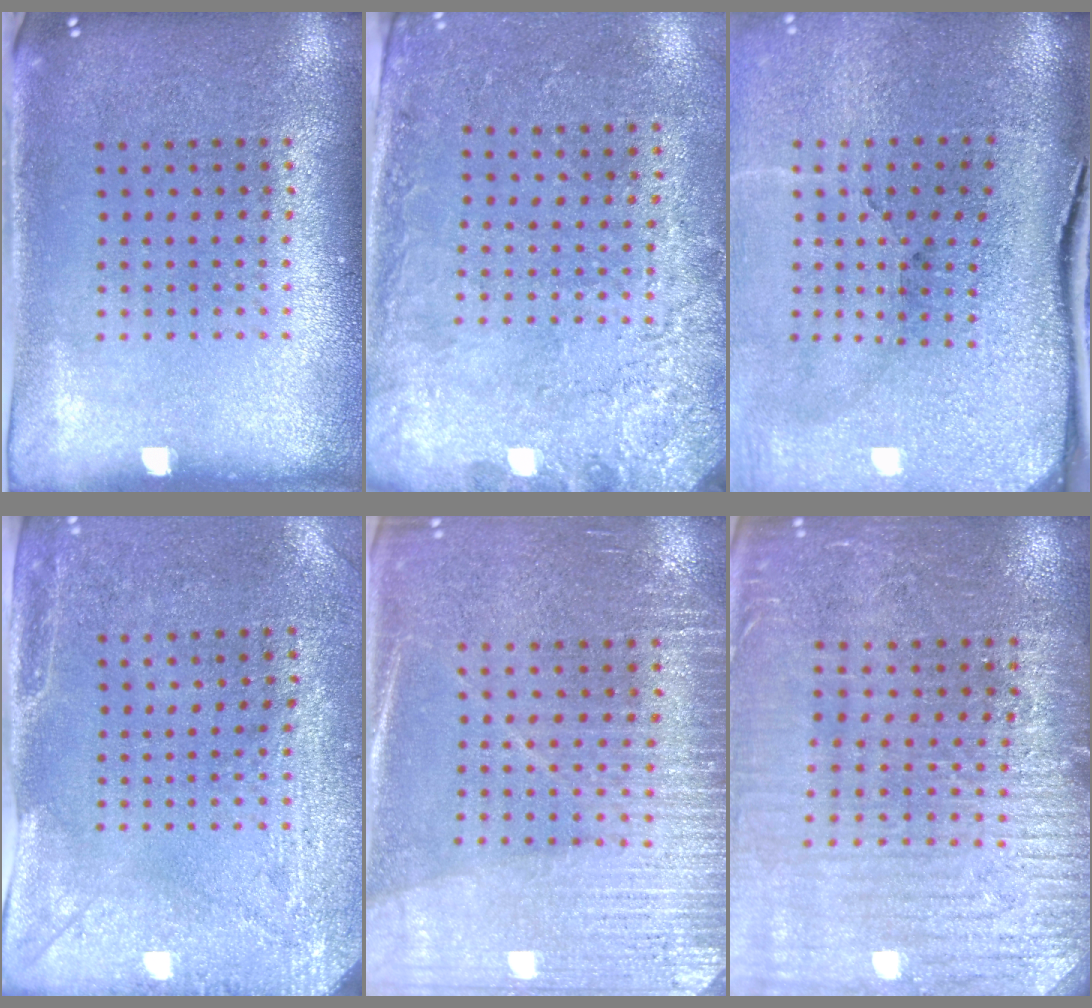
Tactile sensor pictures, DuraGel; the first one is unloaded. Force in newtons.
{"total": 2.7, "press": 2.2, "slide": 1.5}
{"total": 5.1, "press": 4.0, "slide": 3.1}
{"total": 3.0, "press": 2.4, "slide": 1.8}
{"total": 3.0, "press": 2.9, "slide": 0.7}
{"total": 3.1, "press": 3.1, "slide": 0.4}